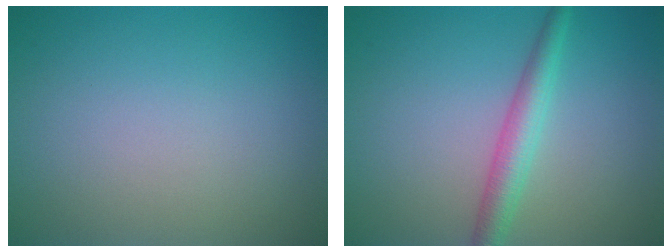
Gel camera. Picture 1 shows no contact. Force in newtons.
{"total": 3.0, "press": 3.0, "slide": 0.0}